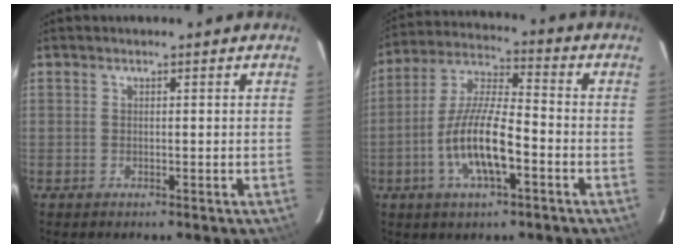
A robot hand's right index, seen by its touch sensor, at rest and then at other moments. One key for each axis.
{"total": 12.8, "fx": -4.6, "fy": 3.7, "fz": 11.4, "tx": -0.233, "ty": -0.003, "tz": -0.087}